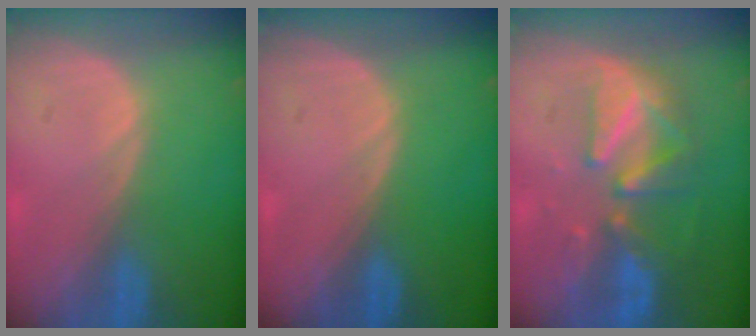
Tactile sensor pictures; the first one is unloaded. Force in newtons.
{"total": 0.0}
{"total": 8.7, "press": 8.2, "slide": 3.0}